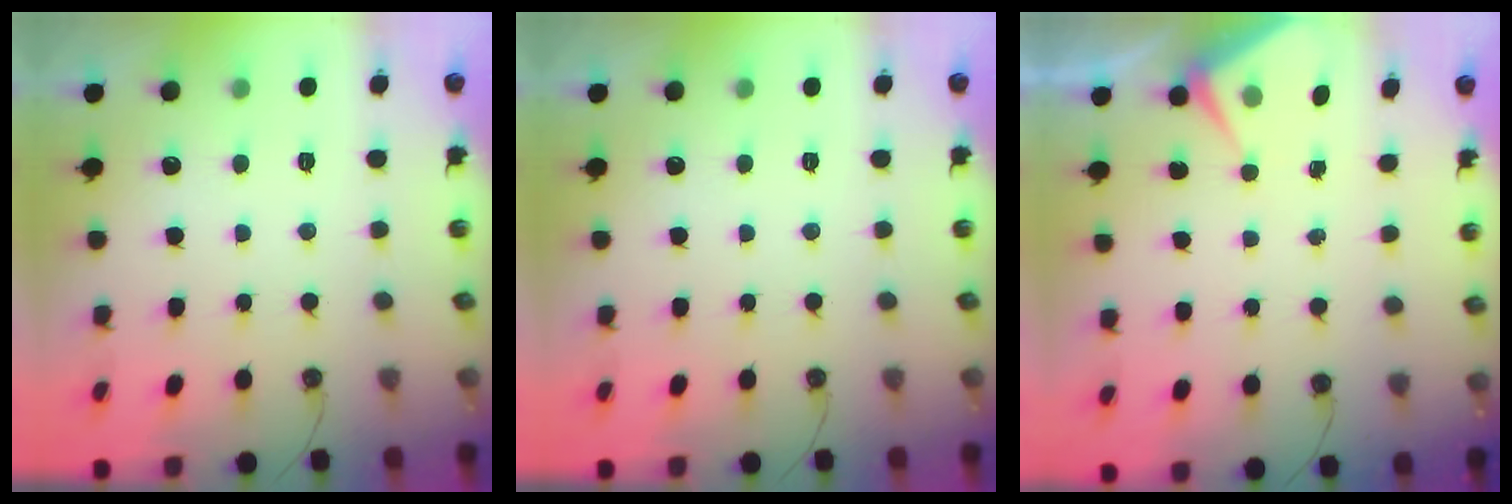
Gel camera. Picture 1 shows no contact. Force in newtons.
{"total": 0.0}
{"total": 4.2, "press": 4.1, "slide": 0.5}